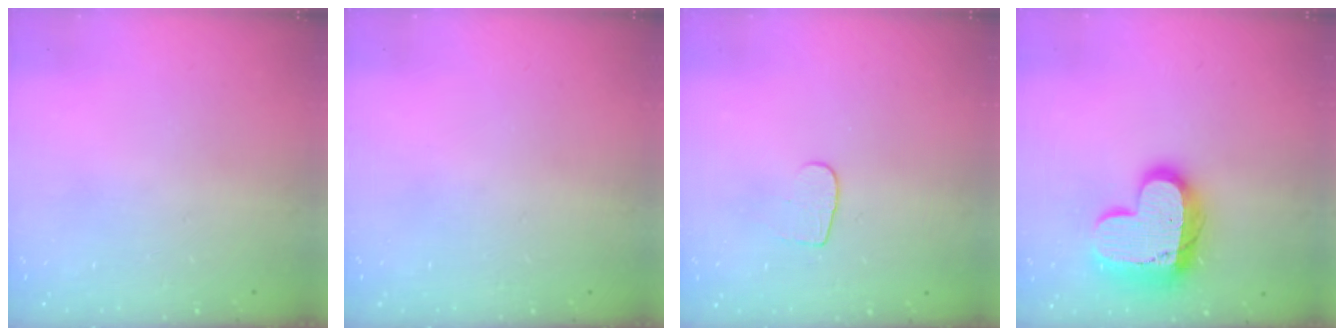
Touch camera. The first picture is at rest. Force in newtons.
{"total": 0.0}
{"total": 4.3, "press": 4.2, "slide": 0.3}
{"total": 19.0, "press": 19.0, "slide": 1.5}